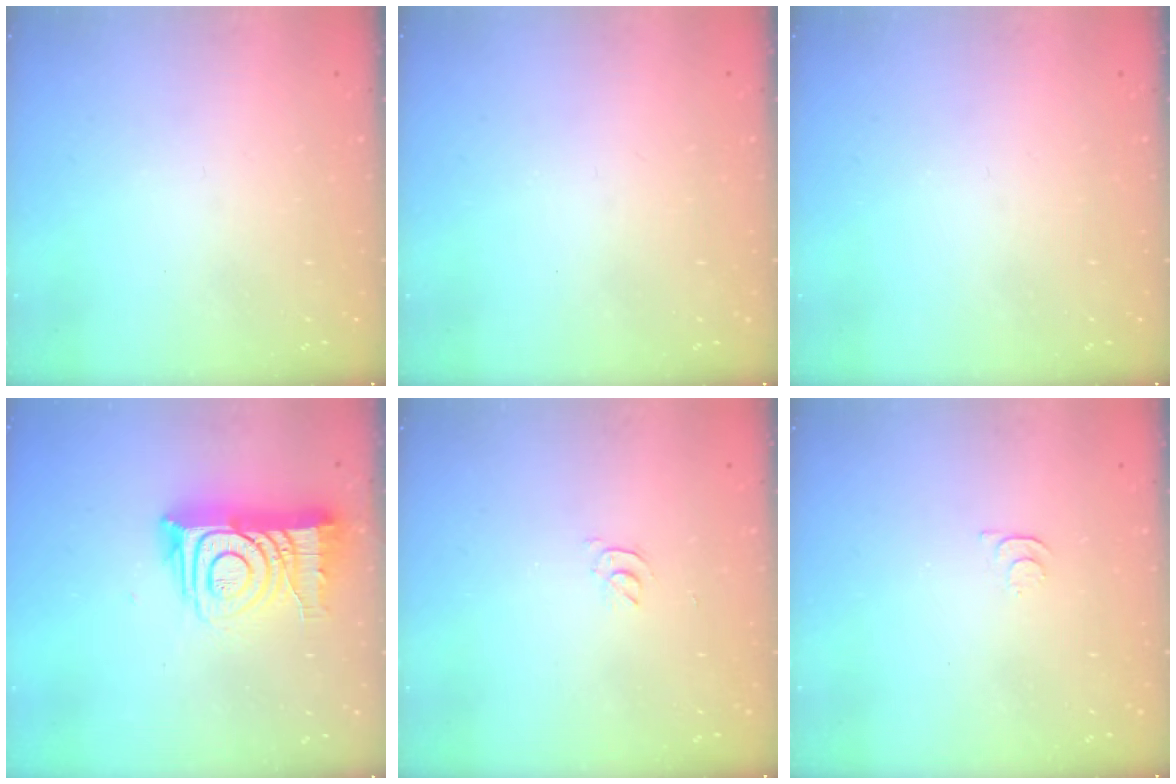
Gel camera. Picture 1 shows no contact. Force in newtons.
{"total": 2.1, "press": 2.0, "slide": 0.4}
{"total": 0.0}
{"total": 14.2, "press": 14.2, "slide": 1.2}
{"total": 2.9, "press": 2.9, "slide": 0.5}
{"total": 3.6, "press": 3.5, "slide": 0.8}